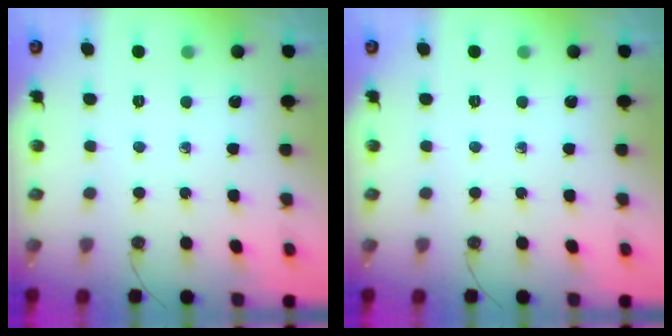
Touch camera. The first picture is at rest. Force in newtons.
{"total": 0.0}